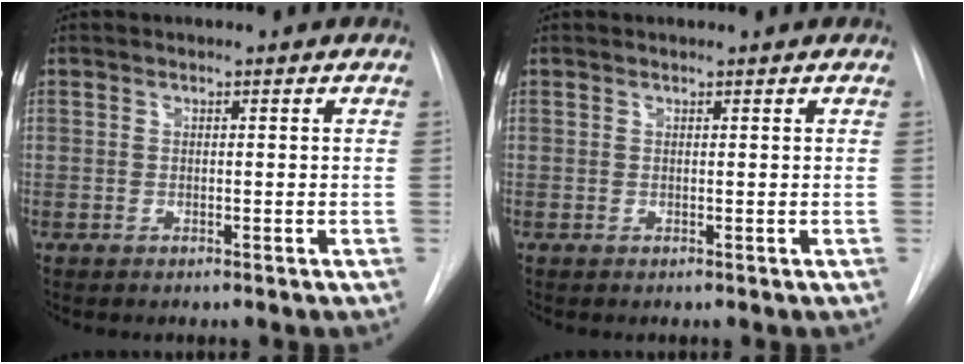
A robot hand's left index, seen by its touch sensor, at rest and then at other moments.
{"total": 1.0, "force": [1.0, -0.1, 0.2], "torque": [-0.006, 0.005, 0.016]}